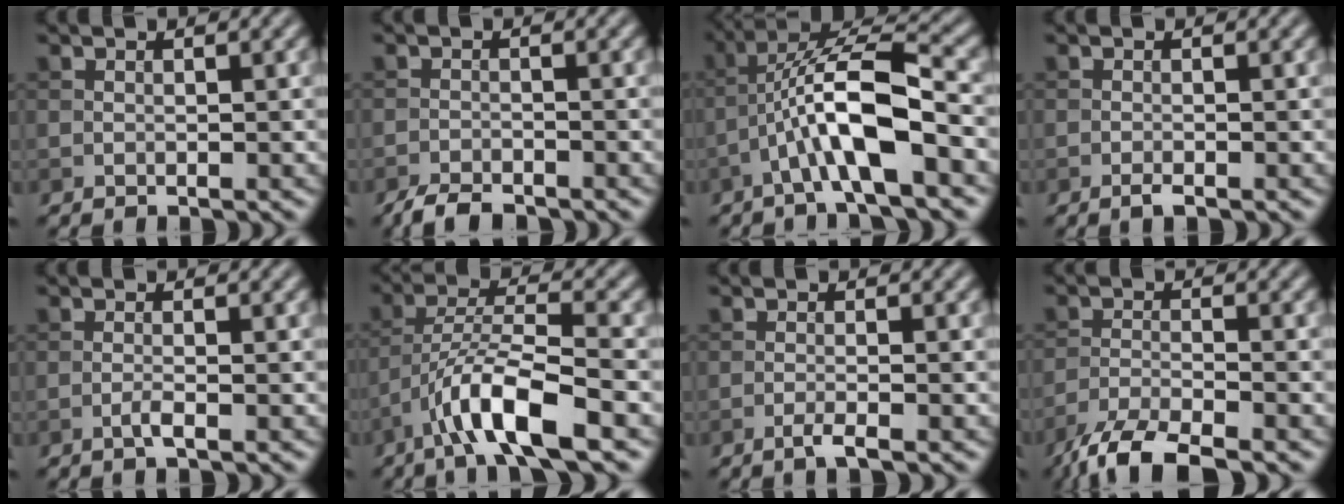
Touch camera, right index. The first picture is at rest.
{"total": 3.1, "force": [-2.7, 0.9, 1.2], "torque": [-0.022, -0.003, -0.055]}
{"total": 8.1, "force": [-2.8, 1.9, 7.4], "torque": [-0.132, 0.021, -0.054]}
{"total": 1.0, "force": [-0.7, 0.2, 0.7], "torque": [-0.013, -0.002, -0.014]}
{"total": 1.3, "force": [-0.6, 0.2, 1.1], "torque": [-0.019, 0.003, -0.016]}
{"total": 7.8, "force": [-4.6, 1.8, 6.1], "torque": [-0.108, 0.009, -0.088]}
{"total": 1.8, "force": [-1.1, 0.3, 1.4], "torque": [-0.022, 0.003, -0.025]}
{"total": 6.3, "force": [-5.0, 1.4, 3.6], "torque": [-0.068, -0.010, -0.099]}